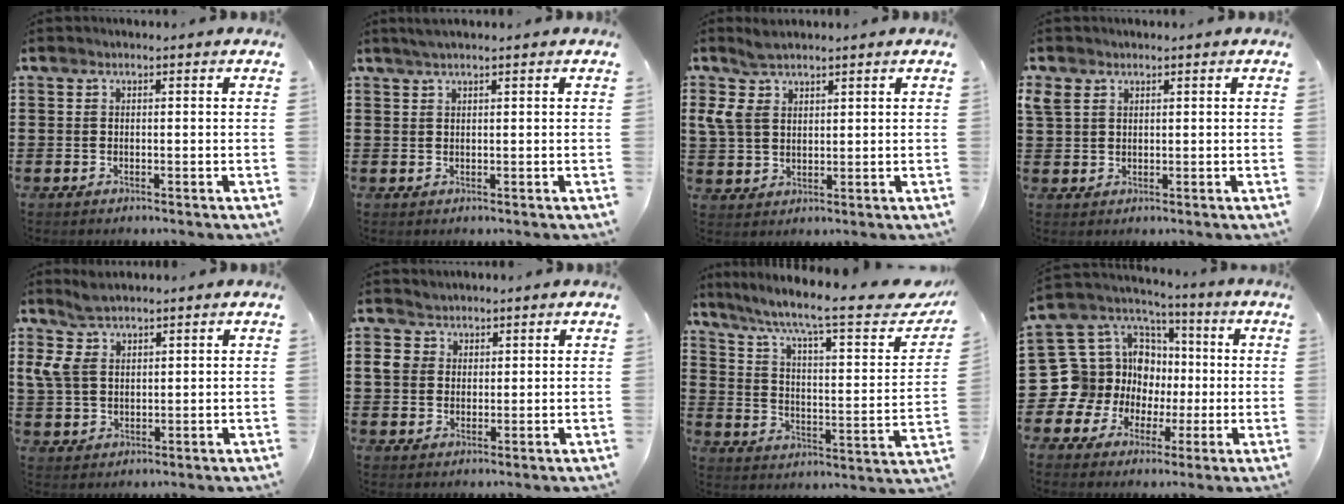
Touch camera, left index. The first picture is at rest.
{"total": 1.4, "force": [1.1, 0.0, 0.8], "torque": [-0.018, 0.001, 0.021]}
{"total": 5.4, "force": [3.5, 3.2, 2.6], "torque": [-0.072, 0.005, 0.065]}
{"total": 2.2, "force": [1.4, 1.5, 0.9], "torque": [-0.024, 0.006, 0.027]}
{"total": 5.7, "force": [3.6, 3.1, 3.0], "torque": [-0.079, 0.003, 0.068]}
{"total": 3.9, "force": [1.8, 3.4, 0.4], "torque": [-0.027, 0.012, 0.032]}
{"total": 9.1, "force": [6.4, 1.2, 6.2], "torque": [-0.126, -0.043, 0.096]}
{"total": 13.1, "force": [-1.3, 12.8, 2.3], "torque": [-0.118, -0.021, 0.001]}